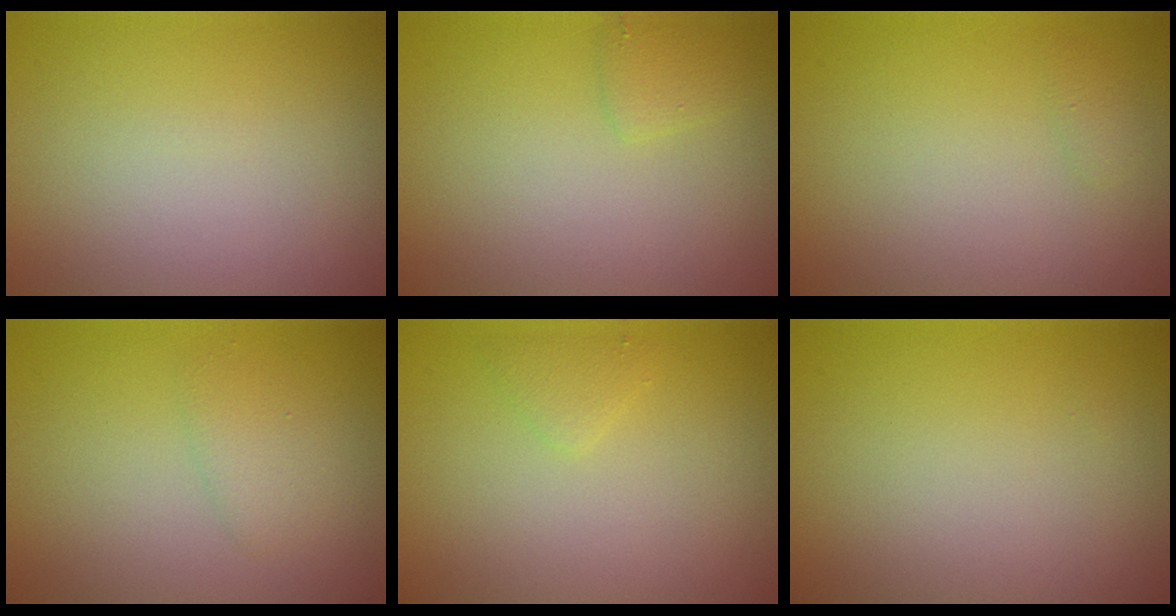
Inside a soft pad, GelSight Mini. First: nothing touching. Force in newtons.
{"total": 1.2, "press": 1.2, "slide": 0.1}
{"total": 0.6, "press": 0.6, "slide": 0.0}
{"total": 1.5, "press": 1.5, "slide": 0.1}
{"total": 1.0, "press": 1.0, "slide": 0.1}
{"total": 0.0}